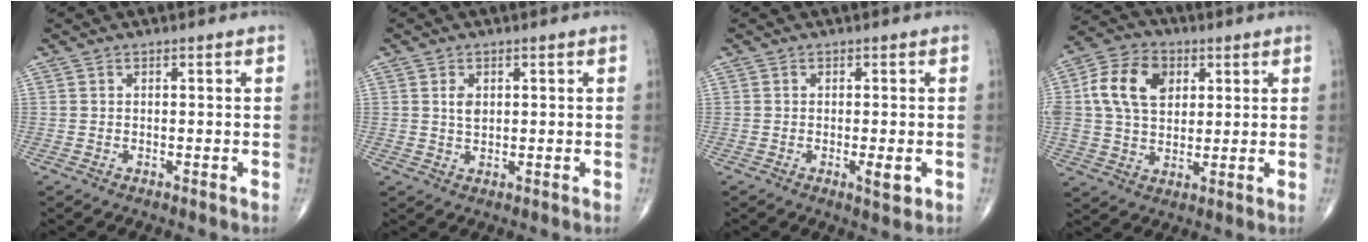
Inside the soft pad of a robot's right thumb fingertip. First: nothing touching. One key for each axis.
{"total": 2.6, "fx": 0.7, "fy": 1.7, "fz": 1.8, "tx": -0.026, "ty": -0.004, "tz": 0.013}
{"total": 3.1, "fx": -0.9, "fy": 0.9, "fz": 2.8, "tx": -0.040, "ty": -0.005, "tz": -0.012}
{"total": 12.7, "fx": 3.2, "fy": 9.0, "fz": 8.3, "tx": -0.140, "ty": 0.008, "tz": 0.053}